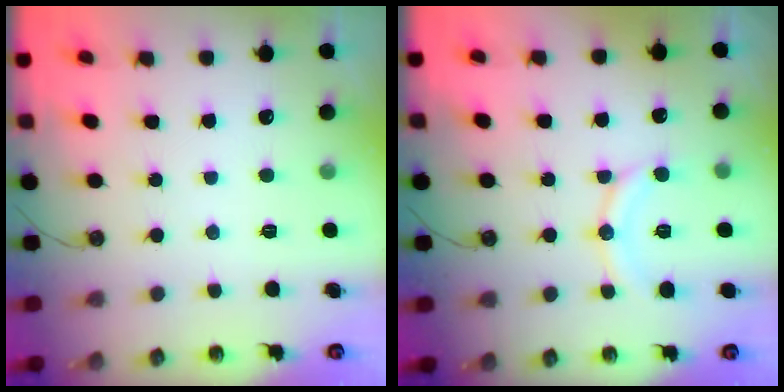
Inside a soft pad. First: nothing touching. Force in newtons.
{"total": 11.8, "press": 11.7, "slide": 1.2}